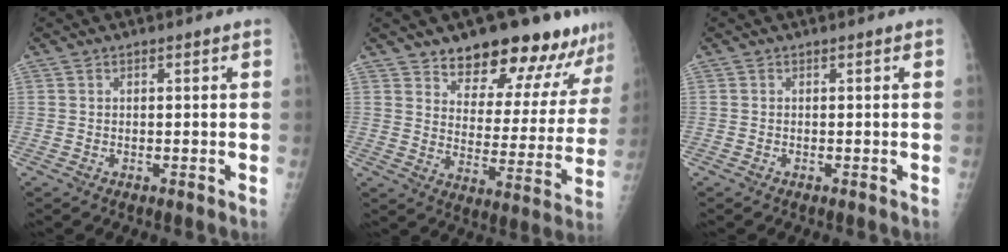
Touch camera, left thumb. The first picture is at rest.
{"total": 18.5, "force": [15.2, 6.8, 8.0], "torque": [-0.056, -0.098, 0.205]}
{"total": 0.0}